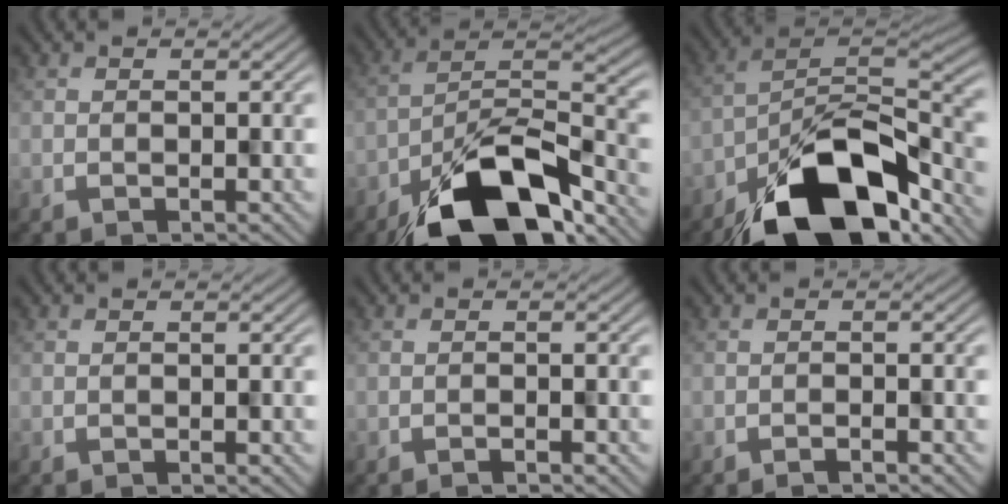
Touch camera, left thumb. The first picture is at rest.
{"total": 15.3, "force": [-9.9, 6.1, 10.0], "torque": [-0.183, -0.014, -0.181]}
{"total": 16.5, "force": [-10.0, 7.9, 10.5], "torque": [-0.175, -0.016, -0.179]}
{"total": 0.0}
{"total": 0.6, "force": [-0.4, 0.0, 0.4], "torque": [-0.007, 0.002, -0.010]}
{"total": 0.9, "force": [-0.7, 0.0, 0.6], "torque": [-0.011, 0.003, -0.014]}